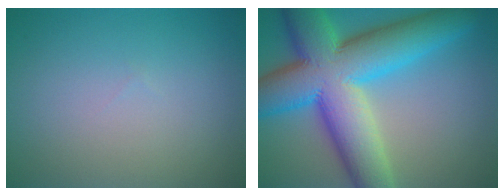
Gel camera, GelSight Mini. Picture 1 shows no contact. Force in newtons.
{"total": 14.8, "press": 14.8, "slide": 0.4}